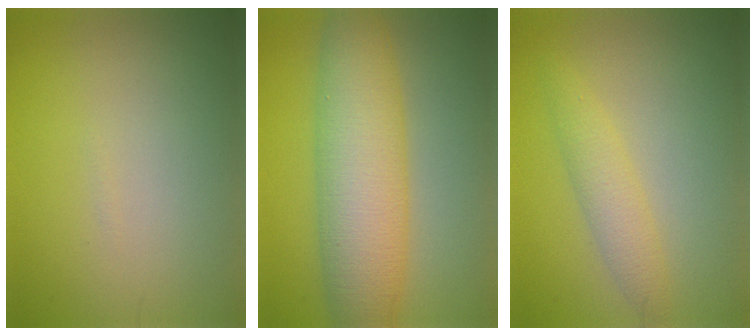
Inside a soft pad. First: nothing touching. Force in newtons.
{"total": 8.5, "press": 8.5, "slide": 0.2}
{"total": 2.5, "press": 2.5, "slide": 0.1}